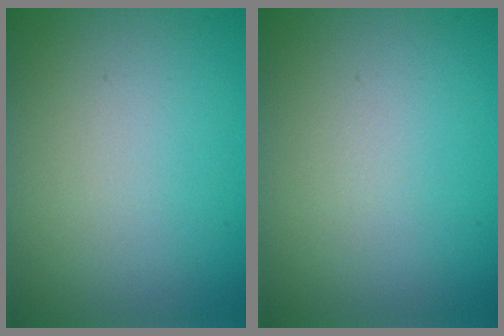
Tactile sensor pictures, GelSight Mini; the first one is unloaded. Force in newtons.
{"total": 0.0}